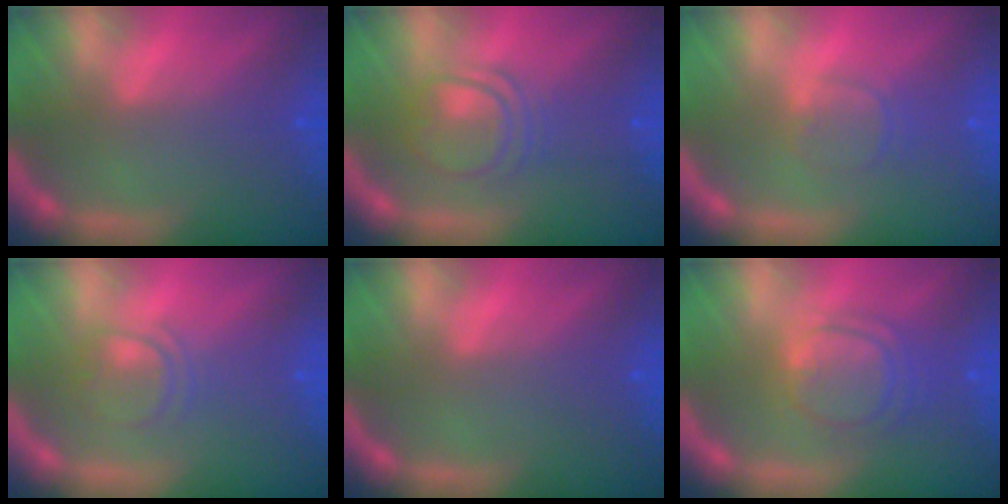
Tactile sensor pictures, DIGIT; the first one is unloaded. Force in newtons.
{"total": 4.0}
{"total": 1.9}
{"total": 2.4}
{"total": 0.0}
{"total": 5.1}